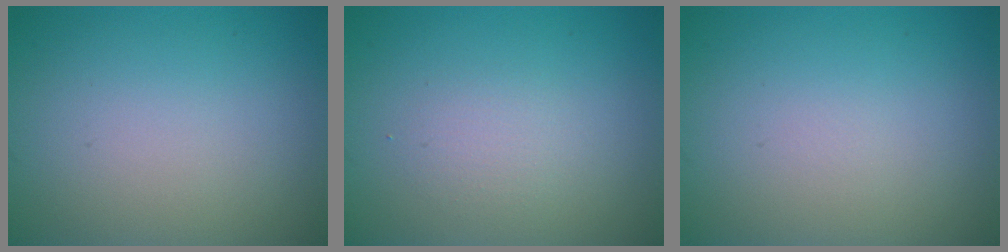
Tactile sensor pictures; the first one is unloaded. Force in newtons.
{"total": 1.4, "press": 1.4, "slide": 0.0}
{"total": 0.0}